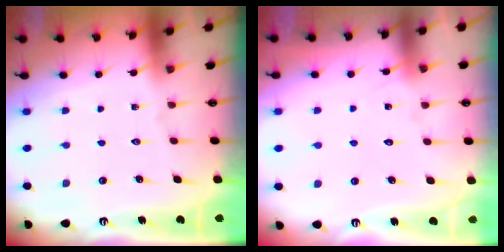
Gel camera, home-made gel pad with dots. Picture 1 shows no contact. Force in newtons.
{"total": 6.5, "press": 6.5, "slide": 0.5}